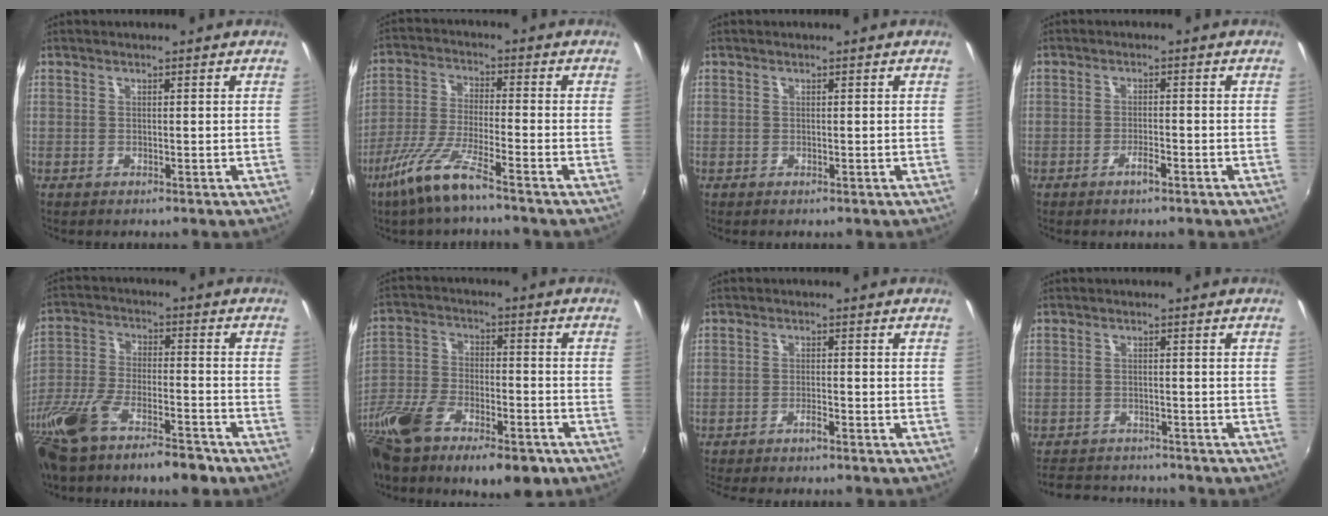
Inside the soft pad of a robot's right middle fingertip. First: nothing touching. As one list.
[{"total": 8.4, "force": [-5.5, 0.4, 6.3], "torque": [-0.132, -0.009, -0.112]}, {"total": 0.0}, {"total": 1.5, "force": [-0.8, 0.1, 1.3], "torque": [-0.027, 0.001, -0.017]}, {"total": 17.3, "force": [-13.0, 4.6, 10.5], "torque": [-0.227, -0.039, -0.233]}, {"total": 19.9, "force": [-13.2, 7.5, 12.8], "torque": [-0.272, -0.057, -0.229]}, {"total": 1.8, "force": [-1.5, -0.1, 1.0], "torque": [-0.028, -0.001, -0.032]}, {"total": 8.6, "force": [-7.9, 2.5, 2.2], "torque": [-0.065, 0.001, -0.120]}]